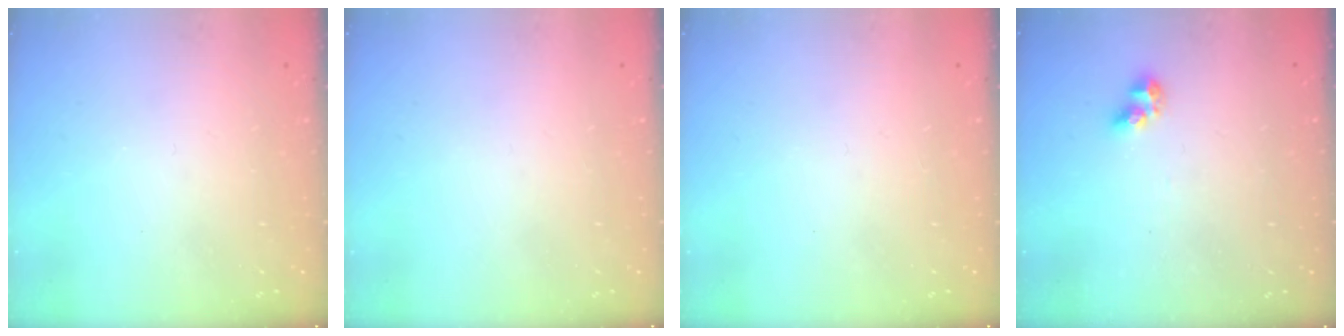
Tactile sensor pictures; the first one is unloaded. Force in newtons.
{"total": 0.0}
{"total": 0.0}
{"total": 5.0, "press": 5.0, "slide": 0.1}